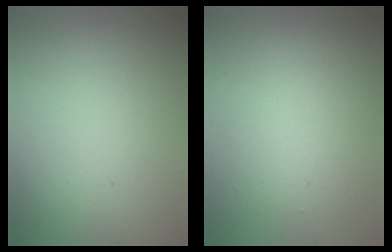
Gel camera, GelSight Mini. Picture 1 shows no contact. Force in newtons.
{"total": 4.4, "press": 4.4, "slide": 0.3}